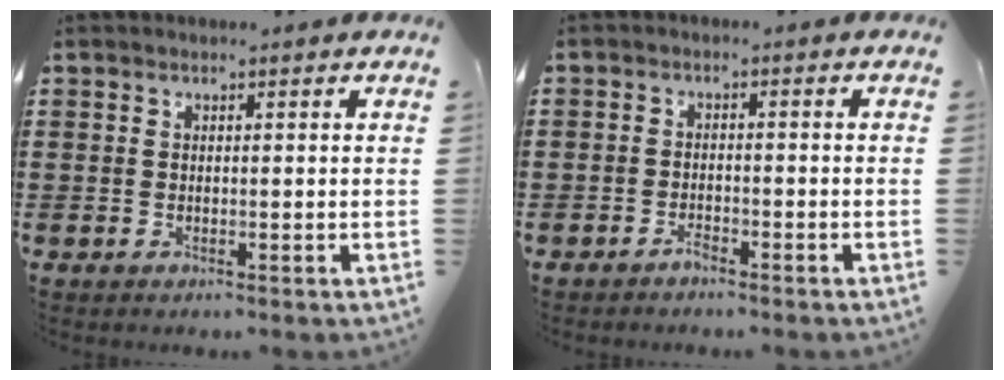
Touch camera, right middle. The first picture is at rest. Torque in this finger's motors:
{"motor_torque": [1.12, 1.02, -0.34, -0.21]}